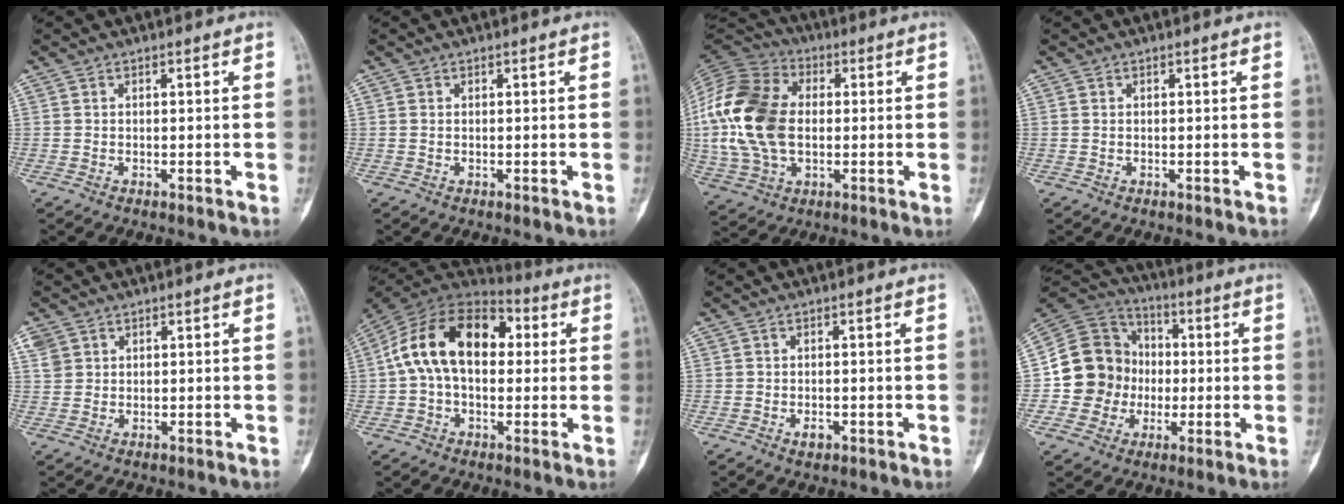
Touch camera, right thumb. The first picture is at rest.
{"total": 0.0}
{"total": 21.4, "force": [0.3, 14.2, 15.9], "torque": [-0.337, 0.009, 0.007]}
{"total": 0.0}
{"total": 2.7, "force": [1.1, 2.4, 0.7], "torque": [-0.003, 0.002, 0.023]}
{"total": 19.1, "force": [2.7, 12.2, 14.5], "torque": [-0.240, 0.042, 0.035]}
{"total": 1.8, "force": [-0.7, 1.2, 1.1], "torque": [-0.012, 0.003, -0.007]}
{"total": 14.9, "force": [-1.2, 14.0, 4.8], "torque": [-0.051, 0.037, -0.018]}